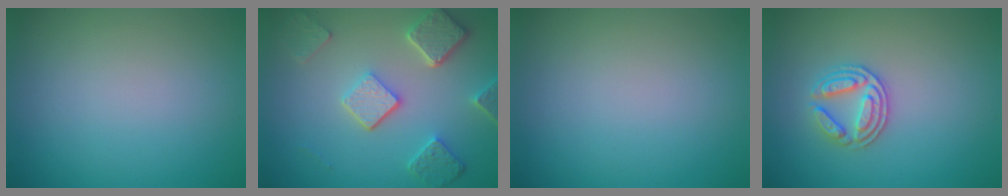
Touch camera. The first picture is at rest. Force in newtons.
{"total": 5.3, "press": 4.0, "slide": 3.5}
{"total": 0.0}
{"total": 2.9, "press": 2.6, "slide": 1.1}